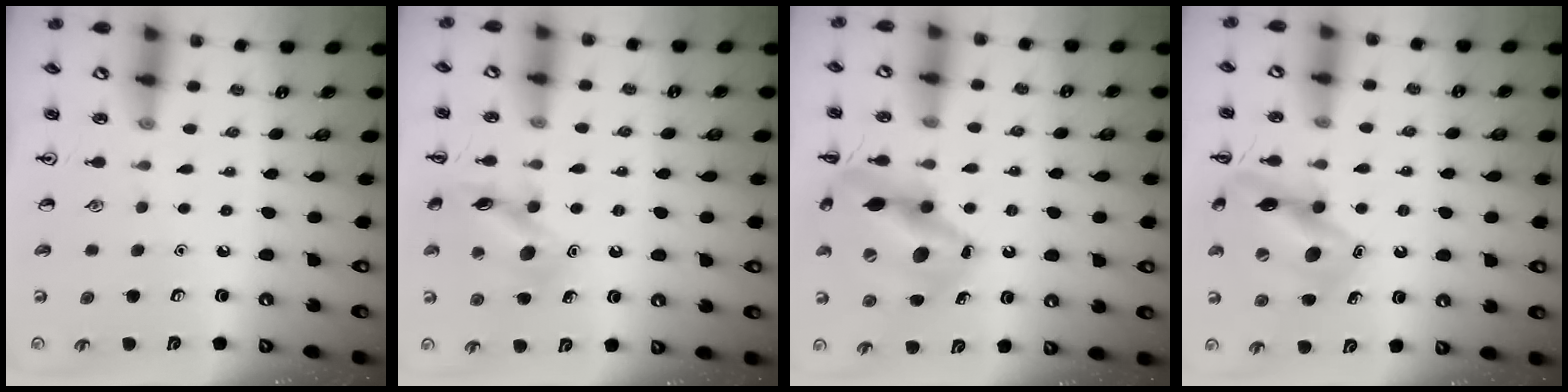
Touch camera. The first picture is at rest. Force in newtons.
{"total": 13.1, "press": 13.1, "slide": 0.7}
{"total": 17.7, "press": 17.6, "slide": 1.8}
{"total": 14.5, "press": 14.4, "slide": 1.3}